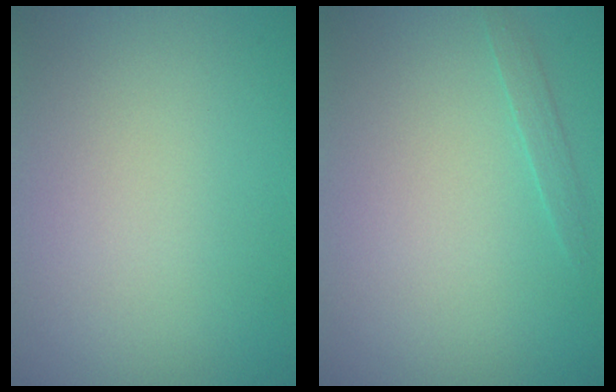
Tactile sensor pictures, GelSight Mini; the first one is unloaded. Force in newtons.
{"total": 0.9, "press": 0.9, "slide": 0.1}